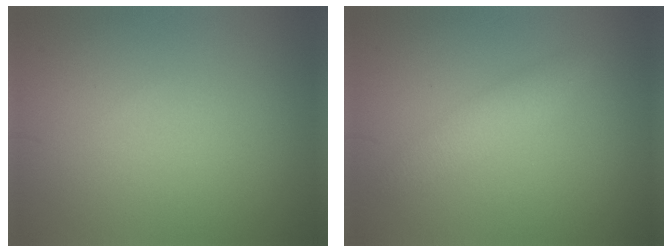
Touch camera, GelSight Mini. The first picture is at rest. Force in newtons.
{"total": 2.1, "press": 2.1, "slide": 0.2}